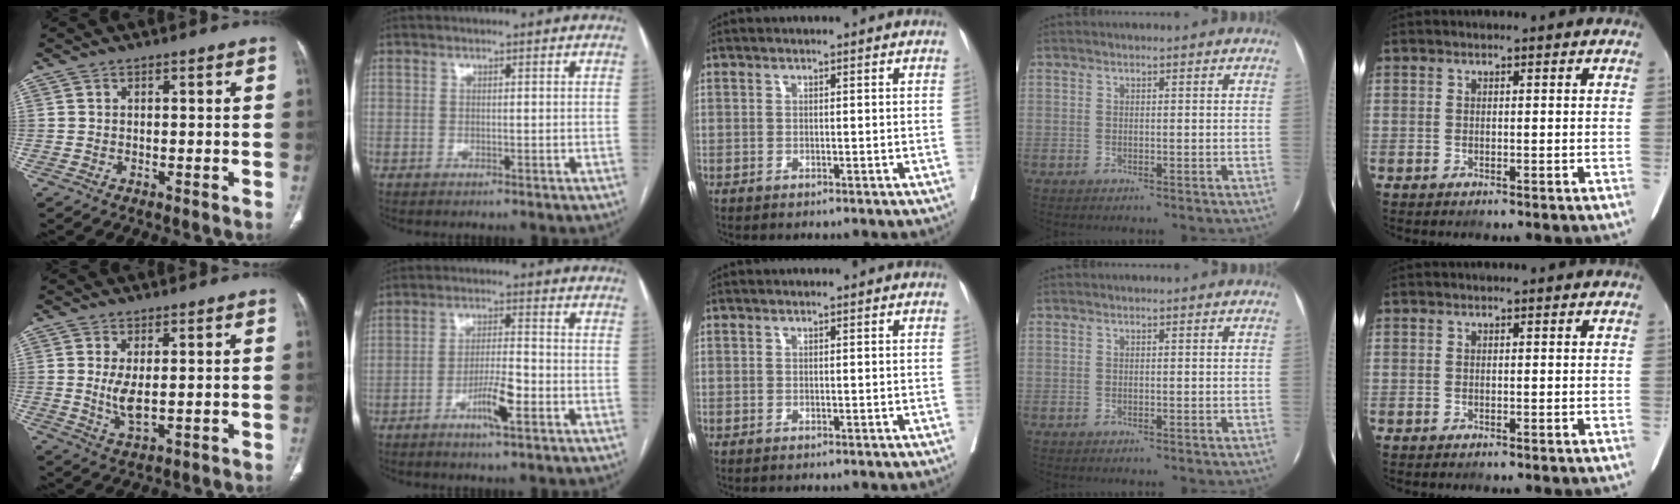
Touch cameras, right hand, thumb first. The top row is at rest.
{"thumb": {"total": 4.9, "force": [0.4, 2.0, 4.4], "torque": [-0.090, -0.017, 0.017]}, "index": {"total": 6.1, "force": [-2.8, 0.6, 5.4], "torque": [-0.102, -0.003, -0.051]}}